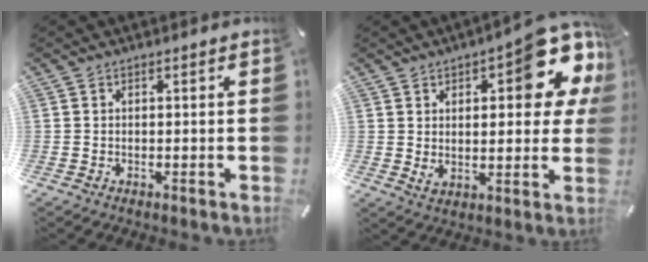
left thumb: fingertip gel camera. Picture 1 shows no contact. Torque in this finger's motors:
{"motor_torque": [1.70, 1.33, 1.64, -0.30, 0.18]}